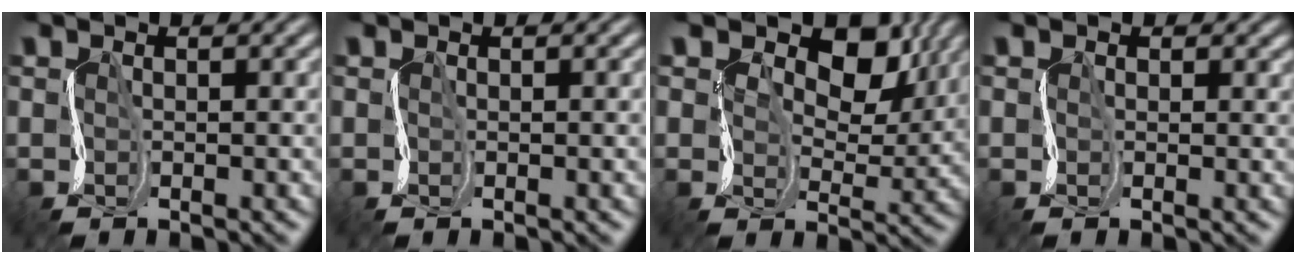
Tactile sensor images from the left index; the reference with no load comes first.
{"total": 0.5, "force": [0.0, 0.2, 0.5], "torque": [-0.007, -0.001, 0.001]}
{"total": 9.8, "force": [4.7, 6.0, 6.2], "torque": [-0.085, 0.005, 0.062]}
{"total": 1.3, "force": [0.6, 1.1, 0.4], "torque": [-0.001, 0.003, 0.005]}